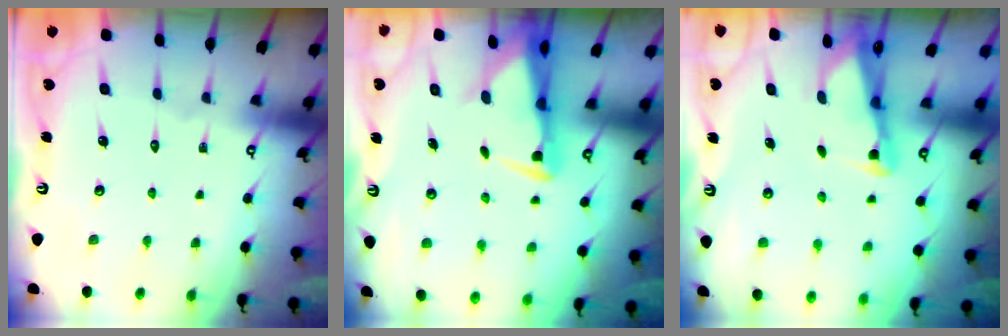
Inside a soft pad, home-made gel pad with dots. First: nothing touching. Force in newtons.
{"total": 3.2, "press": 3.1, "slide": 0.6}
{"total": 2.6, "press": 2.6, "slide": 0.2}